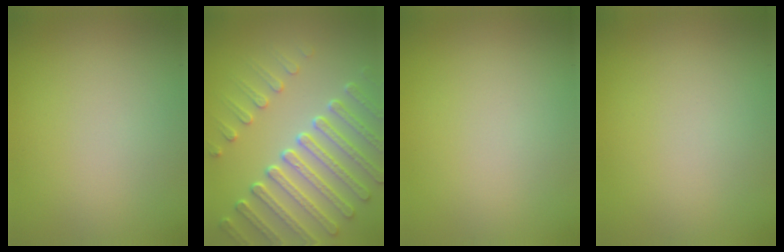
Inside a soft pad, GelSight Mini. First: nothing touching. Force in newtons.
{"total": 7.3, "press": 5.7, "slide": 4.6}
{"total": 0.0}
{"total": 0.0}